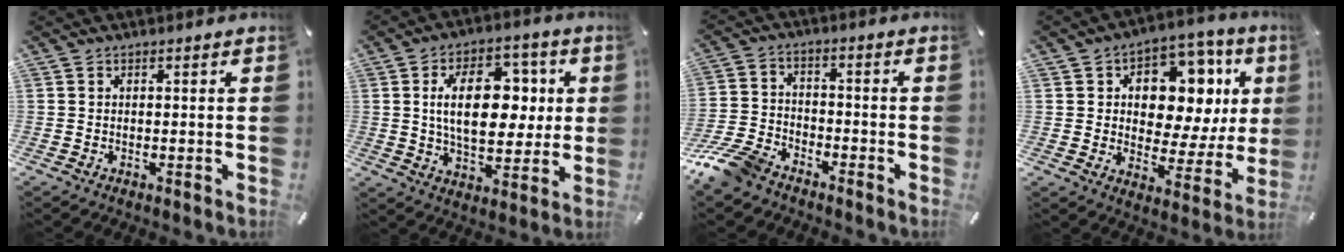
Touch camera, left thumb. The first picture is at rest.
{"total": 16.8, "force": [2.8, 10.2, 13.1], "torque": [-0.215, 0.003, 0.043]}
{"total": 9.8, "force": [-7.9, 4.3, 3.9], "torque": [-0.093, 0.033, -0.156]}
{"total": 14.8, "force": [5.8, 10.0, 9.2], "torque": [-0.116, -0.048, 0.099]}